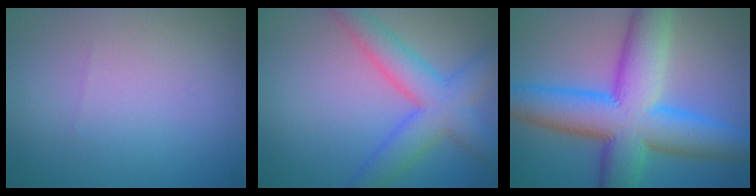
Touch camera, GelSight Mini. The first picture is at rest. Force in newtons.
{"total": 6.1, "press": 6.1, "slide": 0.4}
{"total": 12.4, "press": 12.4, "slide": 0.0}